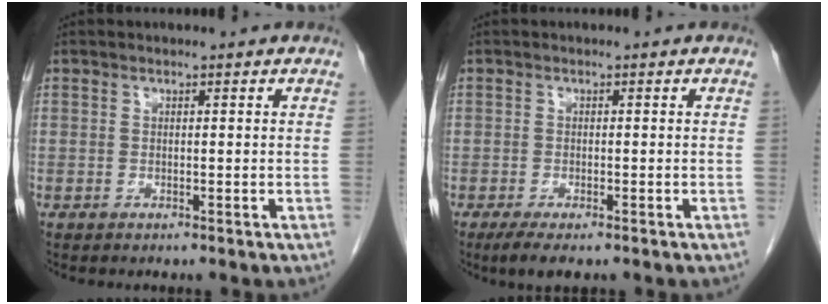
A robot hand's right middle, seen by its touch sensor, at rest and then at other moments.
{"total": 3.4, "force": [-2.2, 0.9, 2.3], "torque": [-0.044, -0.009, -0.035]}